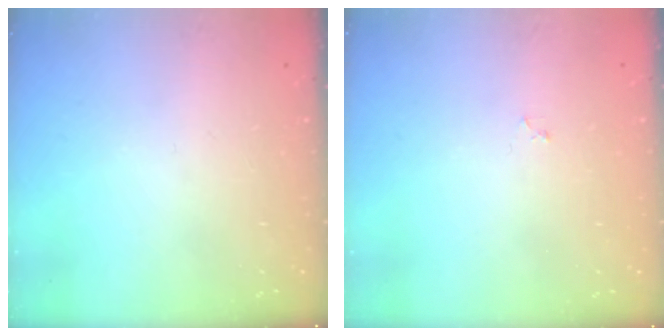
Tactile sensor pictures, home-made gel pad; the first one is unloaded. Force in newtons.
{"total": 2.2, "press": 2.1, "slide": 0.3}